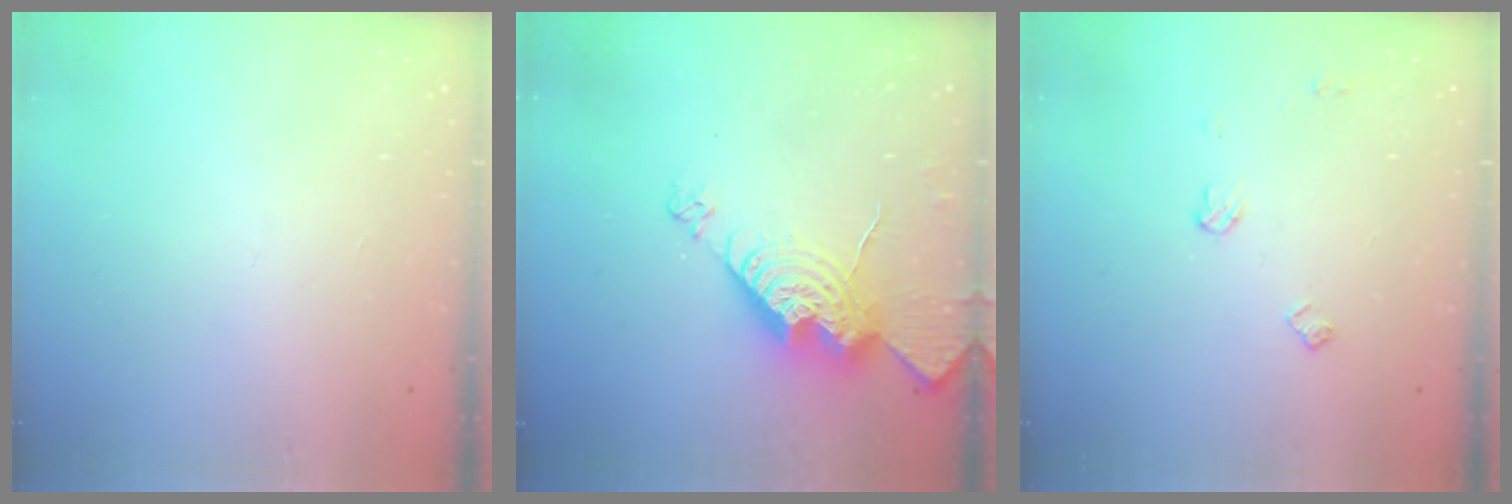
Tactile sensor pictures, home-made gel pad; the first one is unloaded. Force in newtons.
{"total": 16.2, "press": 16.1, "slide": 1.7}
{"total": 6.0, "press": 6.0, "slide": 0.7}